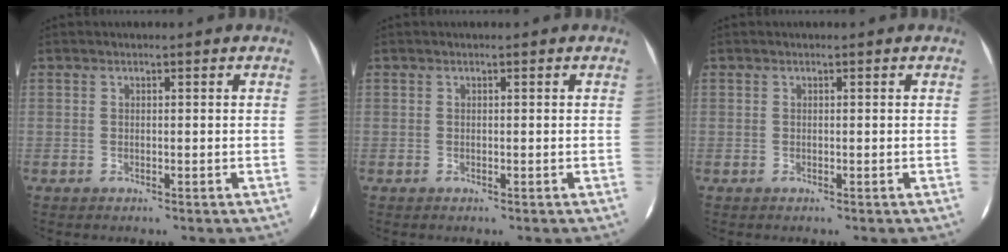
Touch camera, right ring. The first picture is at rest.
{"total": 0.0}
{"total": 0.0}